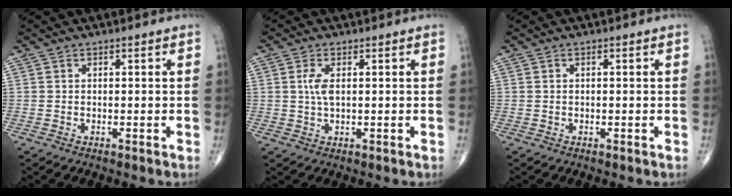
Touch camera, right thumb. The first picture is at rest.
{"total": 3.1, "force": [0.6, 1.2, 2.8], "torque": [-0.065, 0.001, 0.013]}
{"total": 0.5, "force": [0.1, 0.2, 0.5], "torque": [-0.012, 0.001, 0.002]}